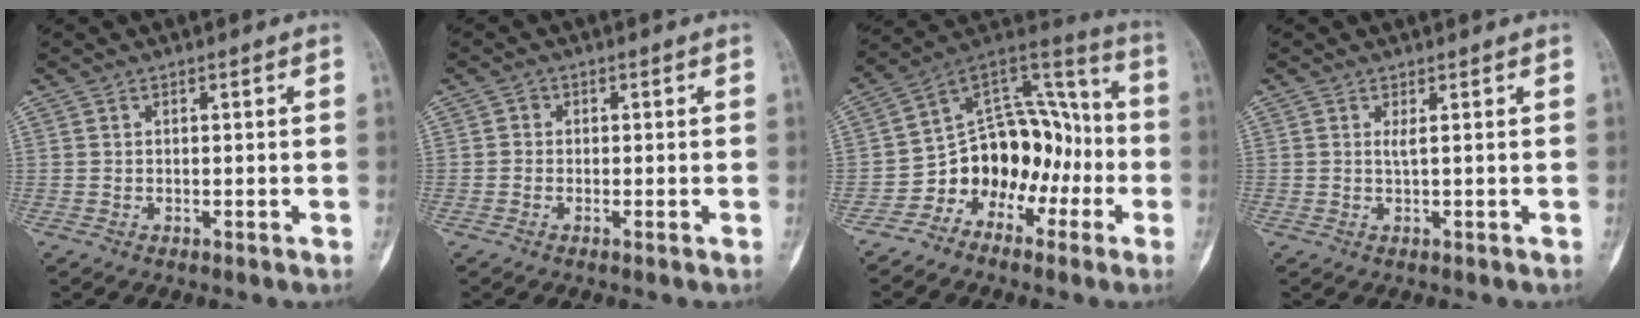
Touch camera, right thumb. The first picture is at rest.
{"total": 0.8, "force": [-0.3, 0.6, 0.5], "torque": [-0.002, 0.002, -0.011]}
{"total": 15.8, "force": [-5.9, 11.7, 8.8], "torque": [-0.069, 0.106, -0.105]}
{"total": 0.9, "force": [0.2, -0.3, 0.9], "torque": [-0.024, -0.003, 0.004]}